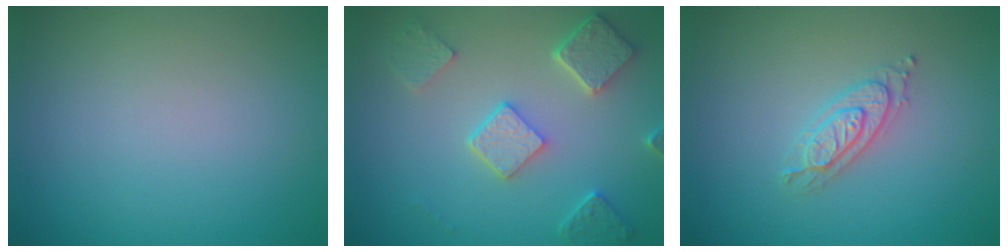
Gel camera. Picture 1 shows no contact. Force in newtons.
{"total": 4.9, "press": 3.8, "slide": 3.0}
{"total": 2.2, "press": 2.1, "slide": 0.5}